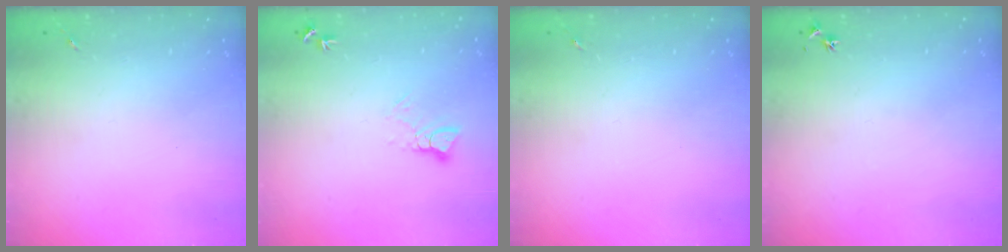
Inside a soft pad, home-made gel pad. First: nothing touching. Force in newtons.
{"total": 4.1, "press": 4.1, "slide": 0.3}
{"total": 0.0}
{"total": 2.9, "press": 2.8, "slide": 0.3}